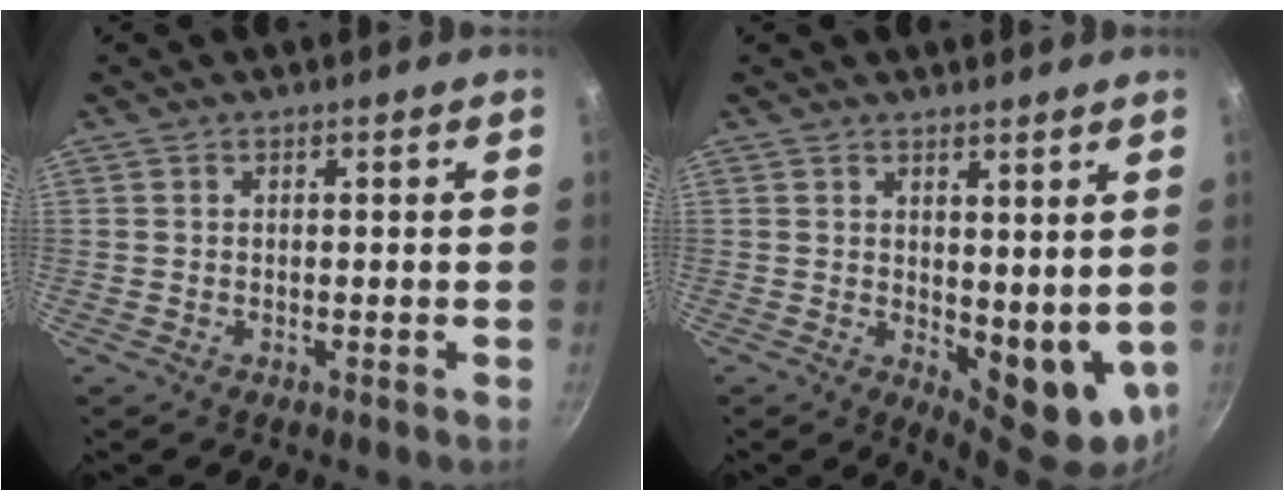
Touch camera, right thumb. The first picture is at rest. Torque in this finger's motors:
{"motor_torque": [-0.15, 0.80, 0.18, 0.23, 0.11]}